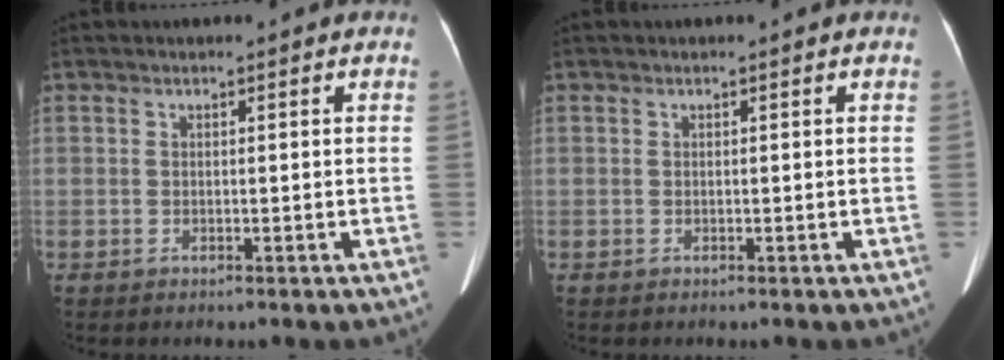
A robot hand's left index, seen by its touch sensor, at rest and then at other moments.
{"total": 0.0}